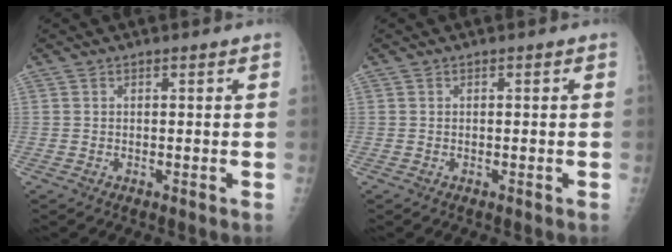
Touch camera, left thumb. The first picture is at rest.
{"total": 0.0}